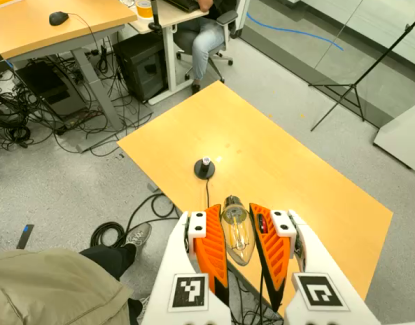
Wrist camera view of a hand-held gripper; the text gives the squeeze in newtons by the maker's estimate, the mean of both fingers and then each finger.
{"total": 21.2, "left": 22.3, "right": 20.2}